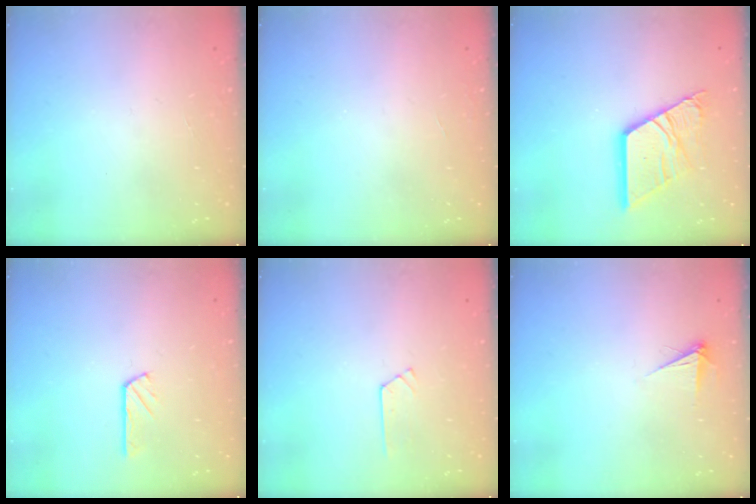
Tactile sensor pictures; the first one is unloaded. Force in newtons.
{"total": 0.0}
{"total": 15.1, "press": 15.1, "slide": 1.2}
{"total": 2.8, "press": 2.8, "slide": 0.1}
{"total": 3.0, "press": 3.0, "slide": 0.4}
{"total": 4.0, "press": 4.0, "slide": 0.5}